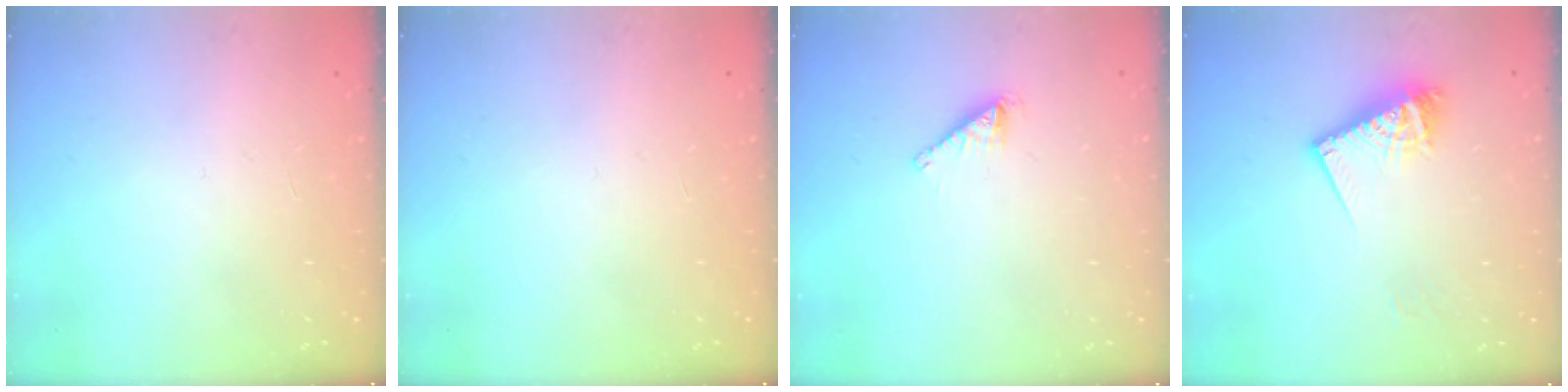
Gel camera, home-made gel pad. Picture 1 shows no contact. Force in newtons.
{"total": 0.0}
{"total": 2.1, "press": 2.1, "slide": 0.1}
{"total": 10.6, "press": 10.6, "slide": 1.1}